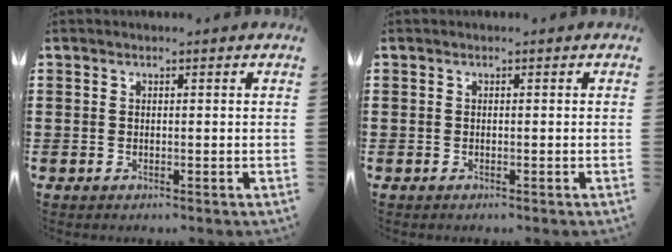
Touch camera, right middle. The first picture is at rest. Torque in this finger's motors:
{"motor_torque": [0.65, -0.29, -0.01, 0.00]}